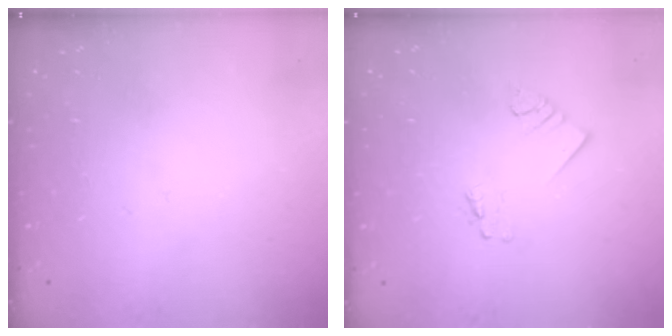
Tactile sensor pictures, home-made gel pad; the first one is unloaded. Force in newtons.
{"total": 1.4, "press": 1.4, "slide": 0.1}